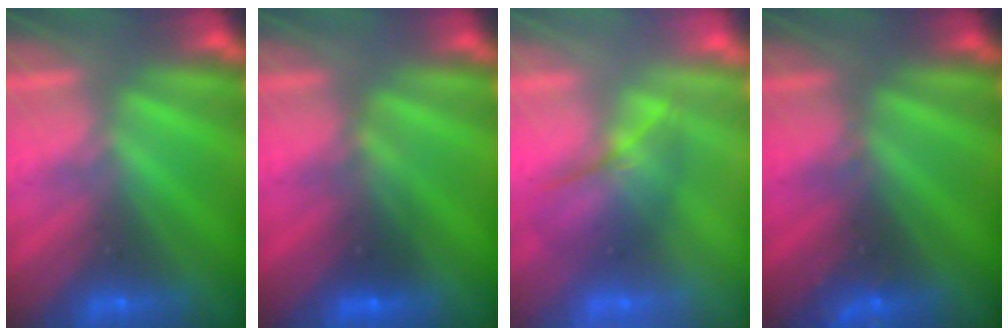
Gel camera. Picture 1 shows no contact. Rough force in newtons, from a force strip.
{"total": 2.6}
{"total": 2.3}
{"total": 2.4}